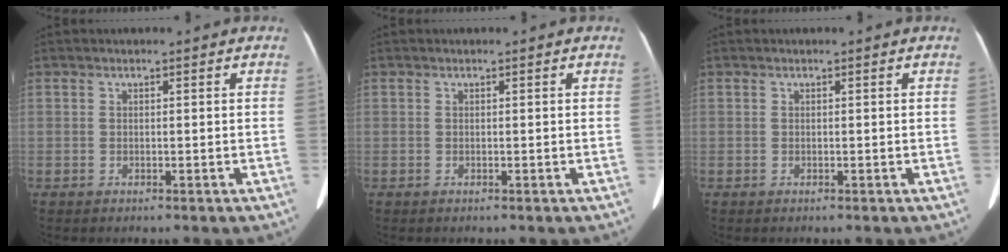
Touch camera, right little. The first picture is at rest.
{"total": 0.0}
{"total": 0.0}